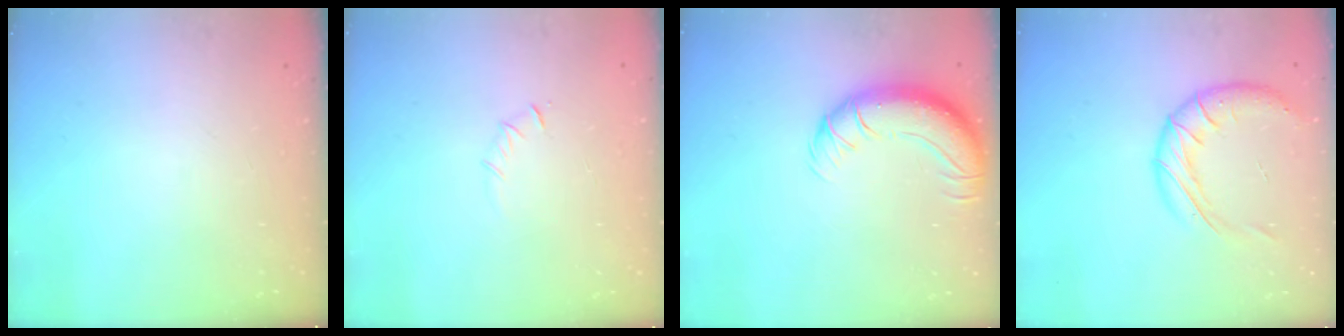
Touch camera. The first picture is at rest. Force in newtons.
{"total": 3.5, "press": 3.3, "slide": 1.1}
{"total": 12.0, "press": 11.7, "slide": 2.8}
{"total": 13.6, "press": 13.5, "slide": 1.5}